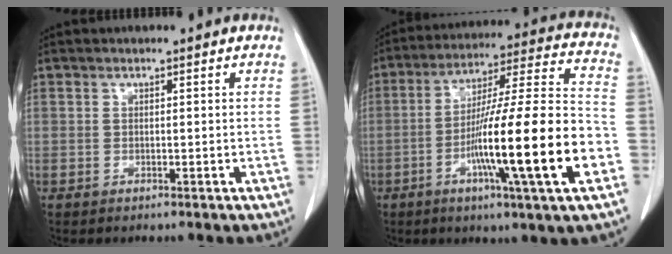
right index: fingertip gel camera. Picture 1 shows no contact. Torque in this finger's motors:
{"motor_torque": [2.14, 0.00, 1.05, 0.21]}